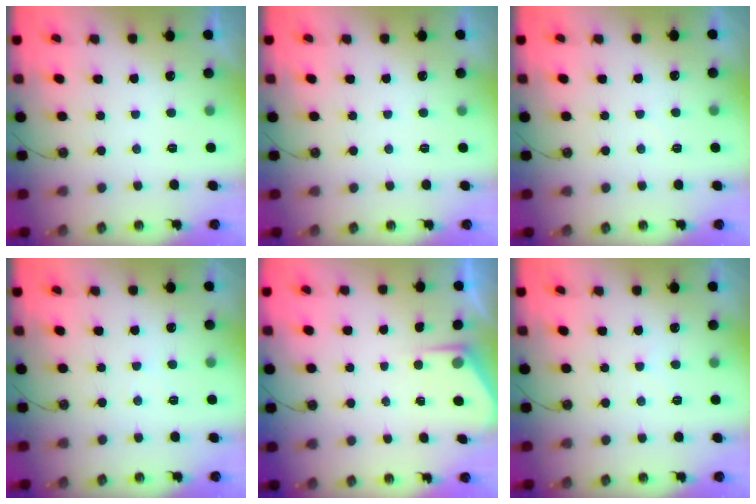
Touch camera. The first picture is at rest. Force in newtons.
{"total": 2.6, "press": 2.6, "slide": 0.5}
{"total": 2.9, "press": 2.9, "slide": 0.5}
{"total": 2.7, "press": 2.6, "slide": 0.5}
{"total": 2.5, "press": 2.5, "slide": 0.4}
{"total": 4.0, "press": 3.9, "slide": 0.5}